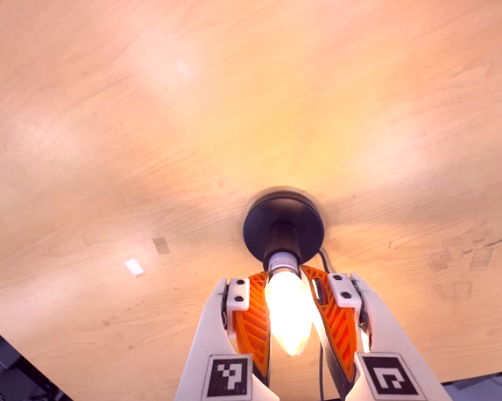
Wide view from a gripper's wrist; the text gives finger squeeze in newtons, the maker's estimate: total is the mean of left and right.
{"total": 21.8, "left": 22.6, "right": 21.0}